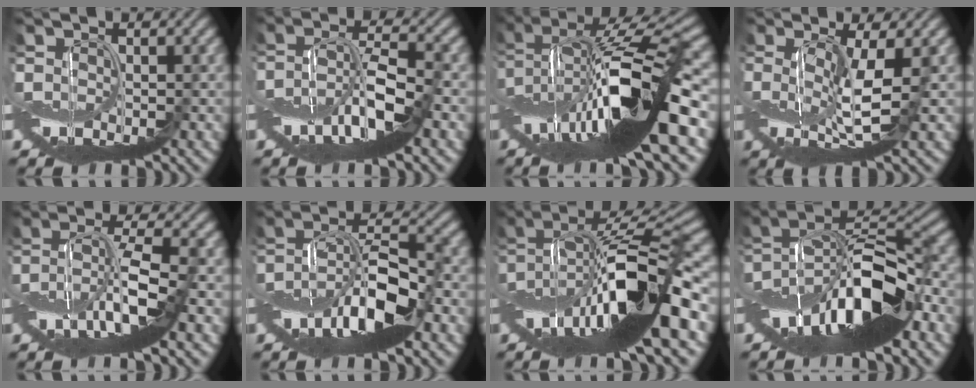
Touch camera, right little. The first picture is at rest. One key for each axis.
{"total": 6.6, "fx": -3.1, "fy": 1.8, "fz": 5.6, "tx": -0.109, "ty": 0.006, "tz": -0.065}
{"total": 15.6, "fx": -1.9, "fy": 4.3, "fz": 14.8, "tx": -0.269, "ty": 0.014, "tz": -0.039}
{"total": 4.8, "fx": 0.1, "fy": 1.1, "fz": 4.7, "tx": -0.103, "ty": -0.006, "tz": 0.000}
{"total": 6.8, "fx": -2.6, "fy": 1.6, "fz": 6.0, "tx": -0.118, "ty": 0.007, "tz": -0.055}
{"total": 8.5, "fx": -4.2, "fy": 2.8, "fz": 6.9, "tx": -0.127, "ty": 0.011, "tz": -0.084}
{"total": 15.6, "fx": -3.7, "fy": 4.6, "fz": 14.4, "tx": -0.262, "ty": 0.023, "tz": -0.070}
{"total": 13.1, "fx": -5.5, "fy": 4.7, "fz": 11.0, "tx": -0.181, "ty": 0.013, "tz": -0.111}